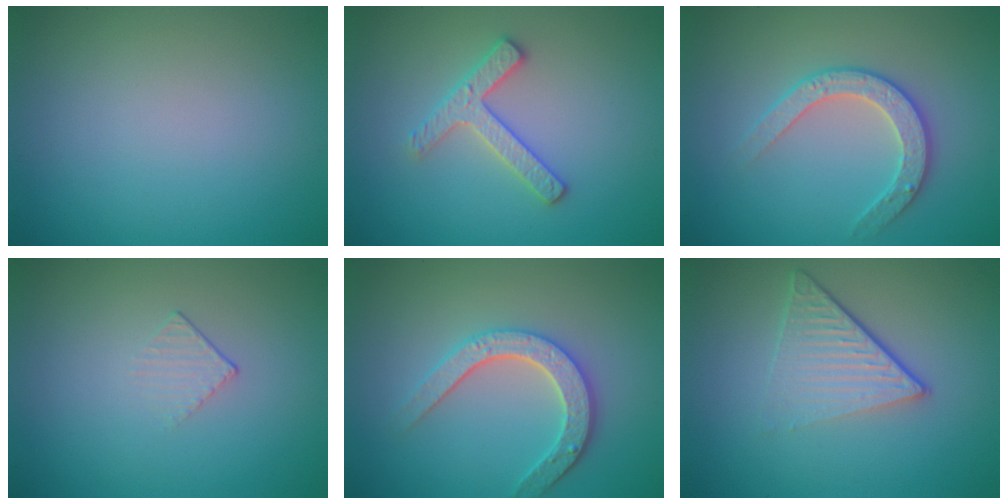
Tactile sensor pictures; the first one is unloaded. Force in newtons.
{"total": 2.5, "press": 2.5, "slide": 0.4}
{"total": 2.8, "press": 2.7, "slide": 0.6}
{"total": 1.2, "press": 0.4, "slide": 1.2}
{"total": 3.8, "press": 3.4, "slide": 1.8}
{"total": 4.7, "press": 2.9, "slide": 3.7}